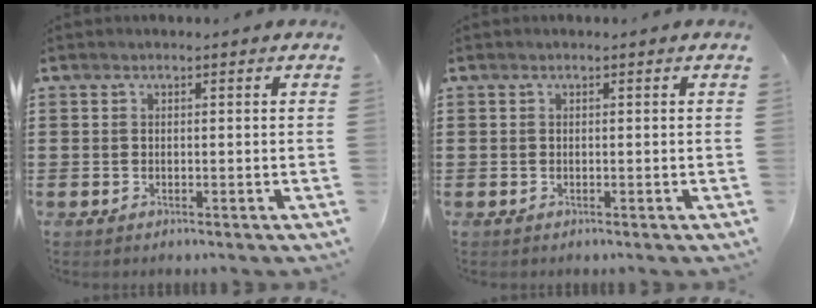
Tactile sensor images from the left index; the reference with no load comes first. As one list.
[{"total": 0.0}]